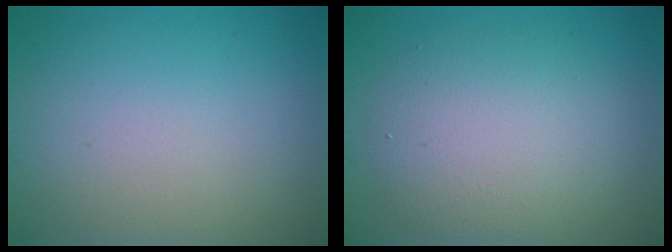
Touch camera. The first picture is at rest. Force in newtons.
{"total": 5.1, "press": 5.0, "slide": 0.4}